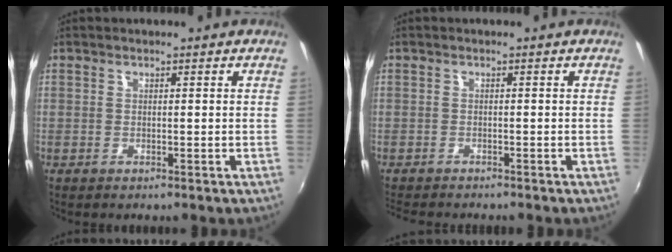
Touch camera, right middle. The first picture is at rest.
{"total": 3.7, "force": [-3.5, 0.6, 1.2], "torque": [-0.033, -0.017, -0.062]}